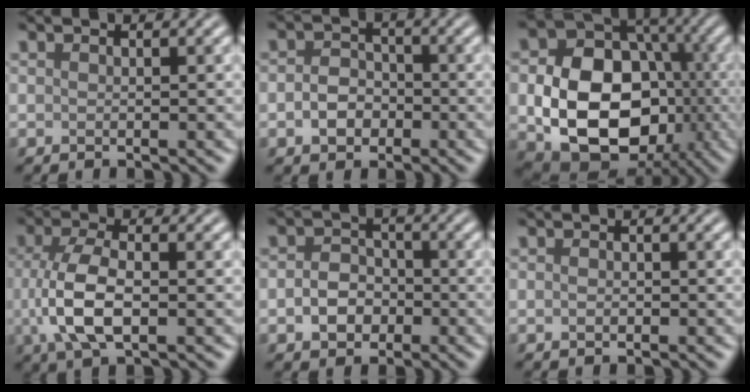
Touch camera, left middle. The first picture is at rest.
{"total": 2.9, "force": [-0.9, 2.3, 1.5], "torque": [-0.026, 0.000, -0.023]}
{"total": 12.8, "force": [-2.1, 9.5, 8.4], "torque": [-0.141, -0.018, -0.036]}
{"total": 6.0, "force": [-0.6, 2.8, 5.3], "torque": [-0.122, -0.003, -0.012]}
{"total": 3.3, "force": [-1.0, 2.6, 1.7], "torque": [-0.029, 0.001, -0.022]}
{"total": 0.7, "force": [-0.2, 0.5, 0.5], "torque": [-0.009, -0.001, -0.005]}